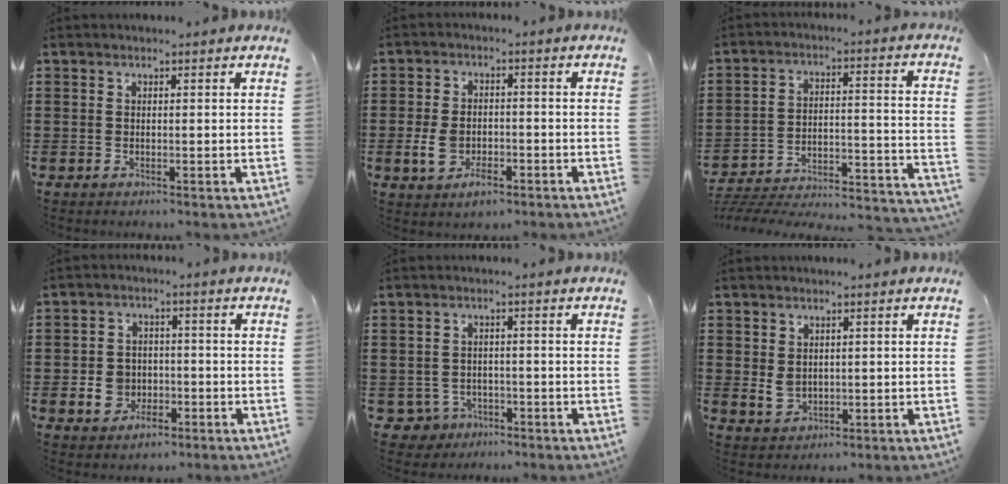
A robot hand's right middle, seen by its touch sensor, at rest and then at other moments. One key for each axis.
{"total": 5.2, "fx": -2.1, "fy": 3.0, "fz": 3.7, "tx": -0.077, "ty": -0.003, "tz": -0.046}
{"total": 3.5, "fx": -3.3, "fy": 0.7, "fz": 1.2, "tx": -0.033, "ty": -0.017, "tz": -0.076}
{"total": 4.7, "fx": -1.8, "fy": 3.8, "fz": 2.0, "tx": -0.044, "ty": 0.009, "tz": -0.034}
{"total": 2.9, "fx": -2.1, "fy": 1.9, "fz": 0.5, "tx": -0.025, "ty": 0.000, "tz": -0.048}
{"total": 3.0, "fx": 0.4, "fy": 2.3, "fz": 1.8, "tx": -0.040, "ty": 0.001, "tz": 0.003}